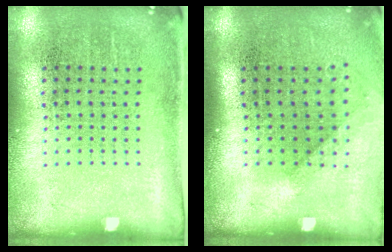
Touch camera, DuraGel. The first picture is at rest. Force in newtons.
{"total": 1.2, "press": 0.9, "slide": 0.7}